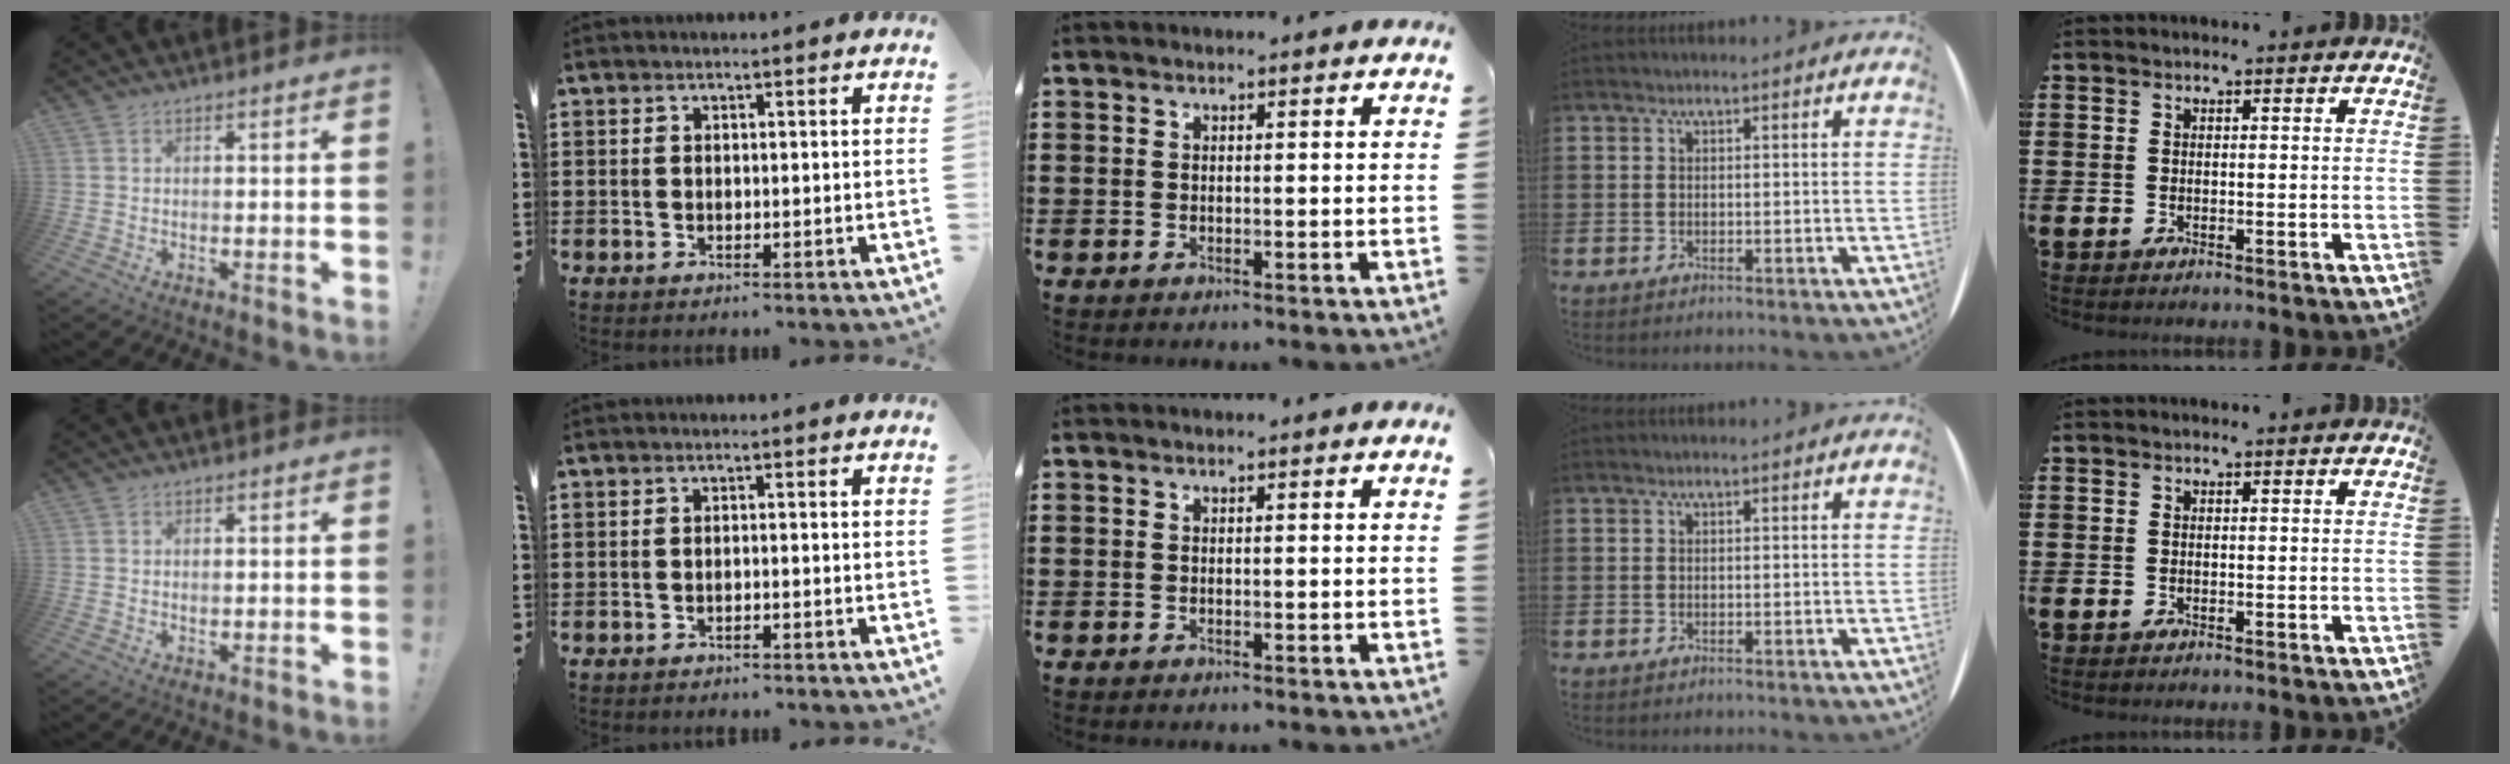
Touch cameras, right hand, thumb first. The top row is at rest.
{"thumb": {"total": 0.6, "force": [0.2, 0.5, 0.1], "torque": [-0.002, 0.000, 0.004]}, "index": {"total": 0.9, "force": [-0.9, 0.0, 0.3], "torque": [-0.007, -0.001, -0.017]}}